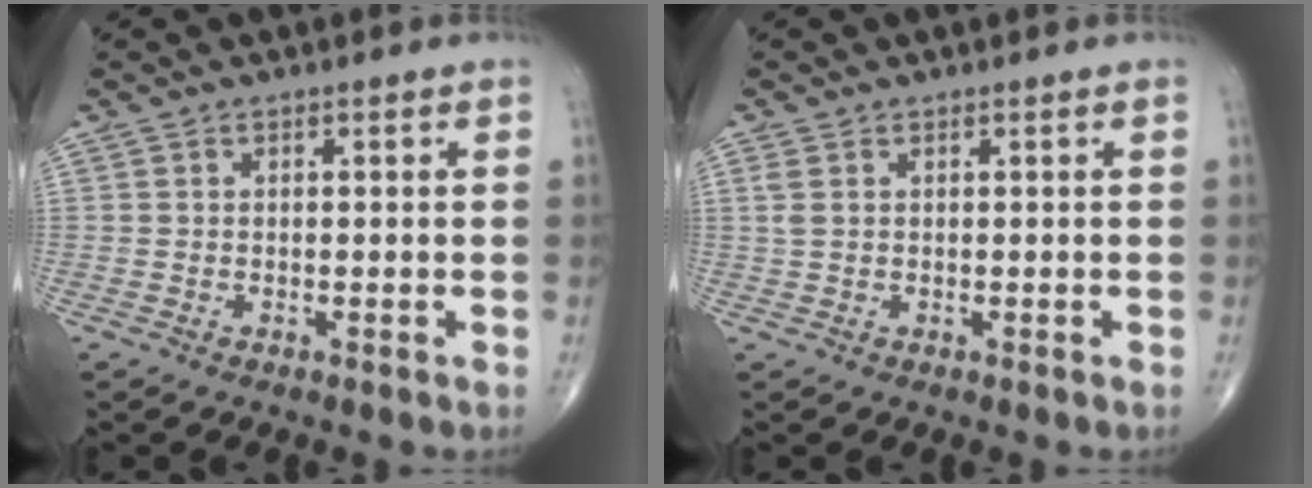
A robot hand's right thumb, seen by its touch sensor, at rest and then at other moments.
{"total": 1.6, "force": [0.6, 0.8, 1.2], "torque": [-0.037, 0.011, 0.021]}